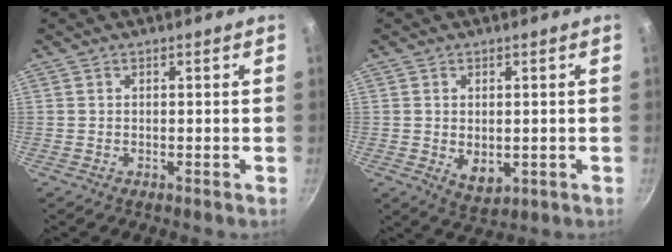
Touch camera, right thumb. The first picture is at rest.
{"total": 5.1, "force": [-0.3, 3.4, 3.8], "torque": [-0.056, -0.015, 0.004]}